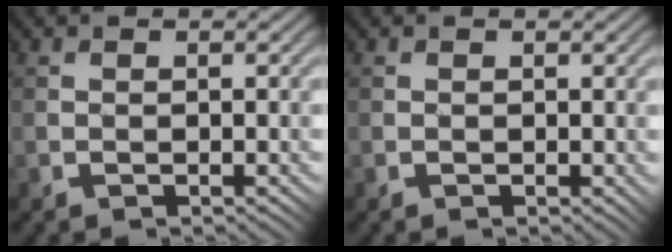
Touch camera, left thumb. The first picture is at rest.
{"total": 0.0}